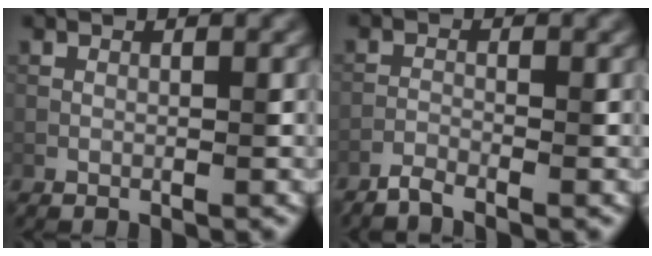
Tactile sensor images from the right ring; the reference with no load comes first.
{"total": 1.6, "force": [-1.6, 0.1, 0.2], "torque": [-0.012, 0.001, -0.033]}